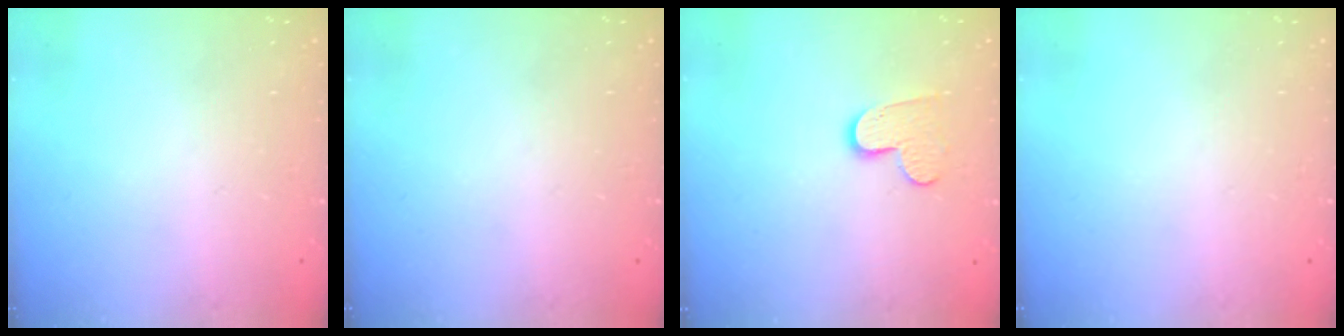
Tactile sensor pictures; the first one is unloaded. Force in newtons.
{"total": 0.0}
{"total": 8.5, "press": 8.5, "slide": 0.5}
{"total": 0.0}